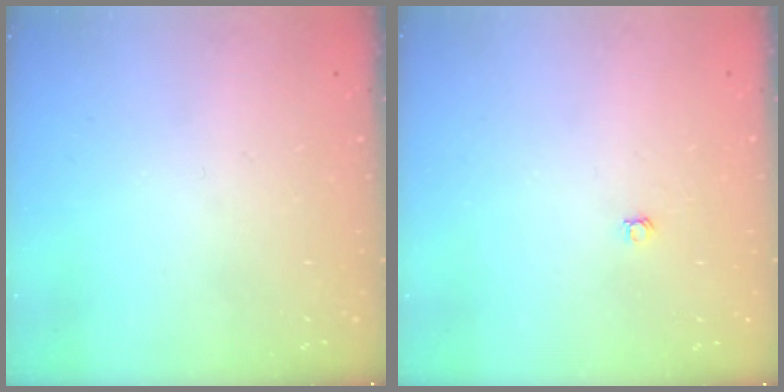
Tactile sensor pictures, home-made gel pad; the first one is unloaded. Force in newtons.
{"total": 3.0, "press": 3.0, "slide": 0.4}